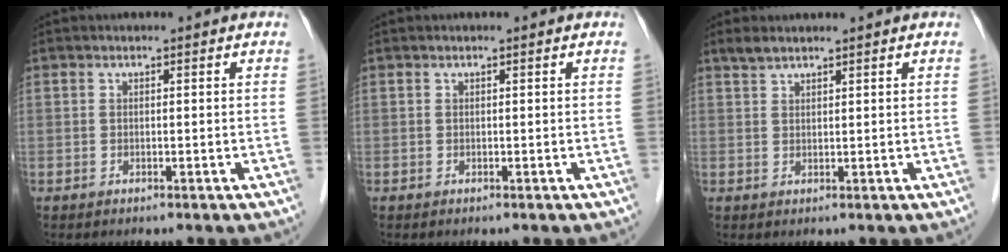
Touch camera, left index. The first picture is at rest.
{"total": 0.0}
{"total": 1.8, "force": [1.6, 0.2, 0.6], "torque": [-0.016, 0.010, 0.038]}